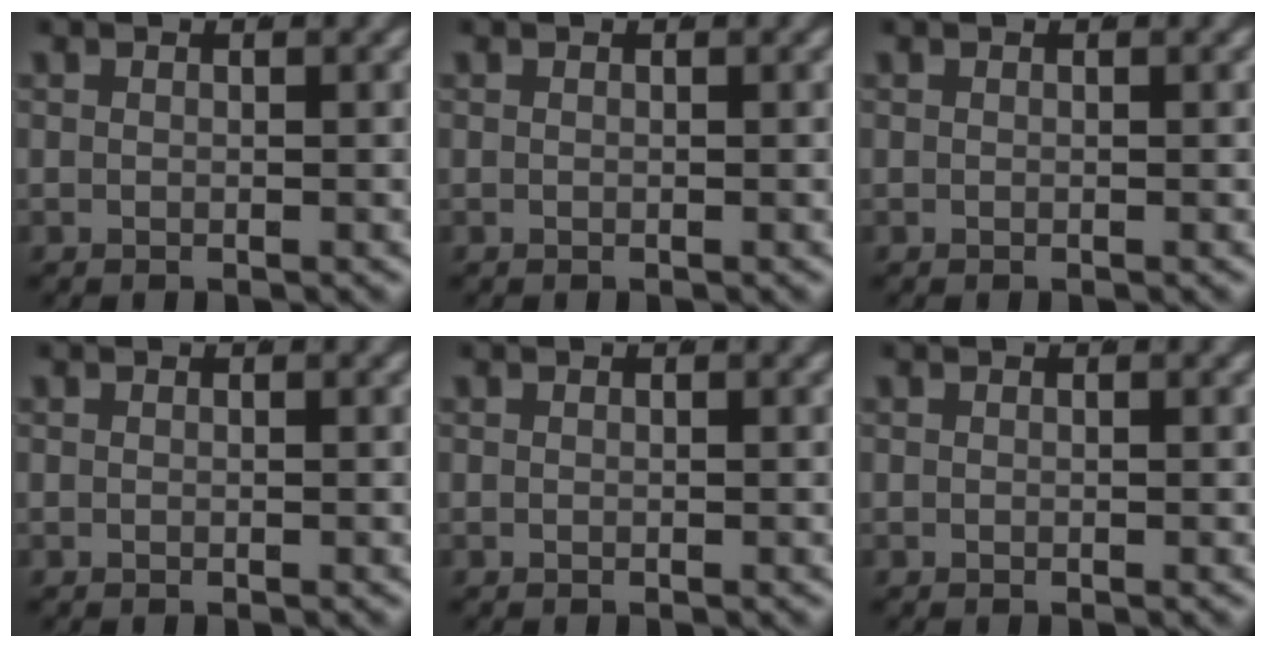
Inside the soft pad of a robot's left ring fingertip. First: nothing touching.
{"total": 0.0}
{"total": 0.0}
{"total": 0.0}
{"total": 0.0}
{"total": 0.0}